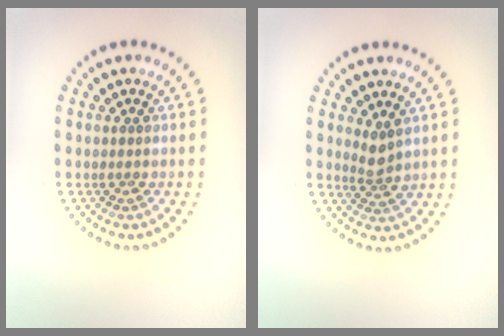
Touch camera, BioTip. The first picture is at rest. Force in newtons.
{"total": 1.8, "press": 1.3, "slide": 1.3}